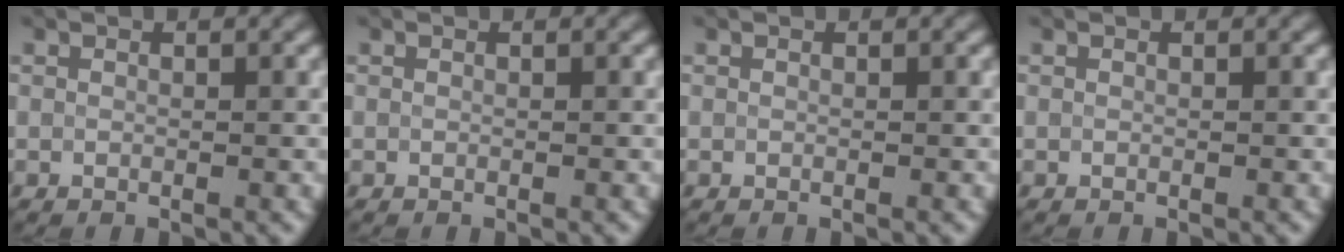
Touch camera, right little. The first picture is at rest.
{"total": 0.0}
{"total": 0.0}
{"total": 0.0}